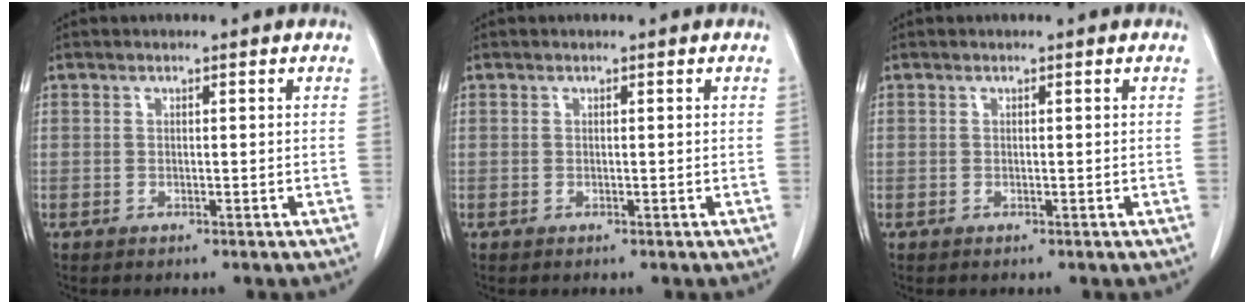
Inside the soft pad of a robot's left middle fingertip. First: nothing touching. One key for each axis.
{"total": 0.0}
{"total": 0.0}